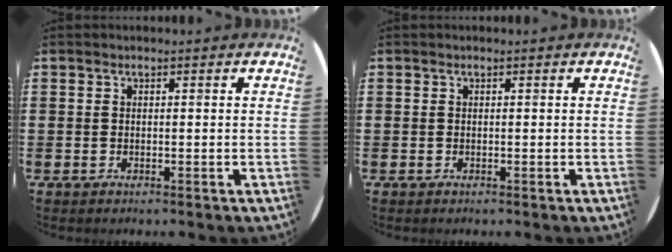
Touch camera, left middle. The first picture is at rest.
{"total": 0.0}